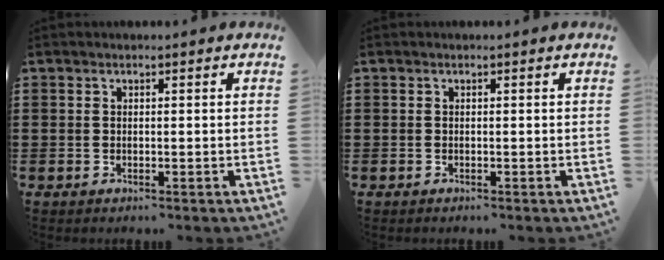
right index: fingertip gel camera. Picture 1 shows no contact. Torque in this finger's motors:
{"motor_torque": [-0.08, -0.11, -0.04, -0.02]}